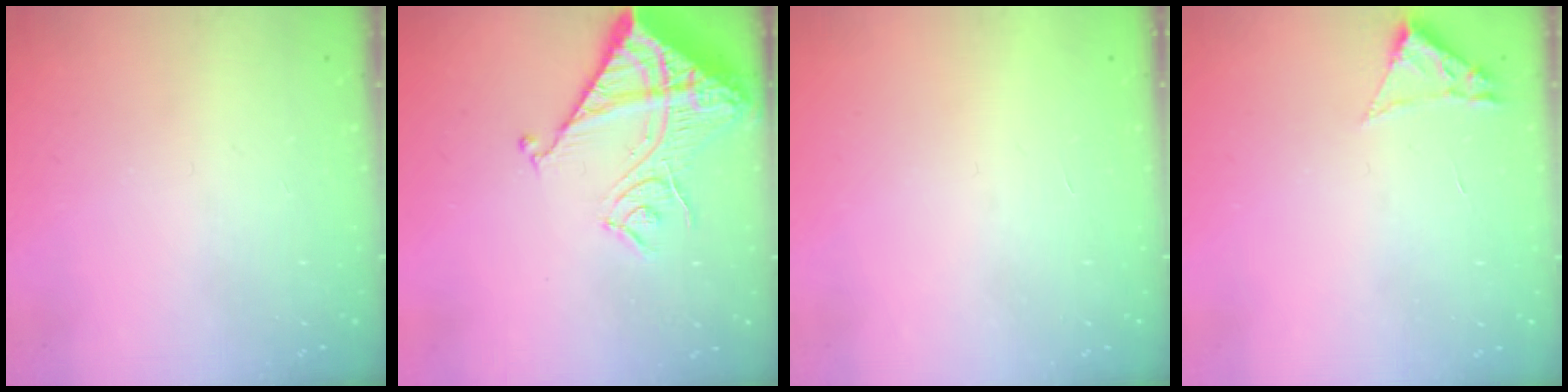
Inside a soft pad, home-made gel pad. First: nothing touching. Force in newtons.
{"total": 15.6, "press": 15.4, "slide": 1.8}
{"total": 1.7, "press": 1.7, "slide": 0.1}
{"total": 1.8, "press": 1.8, "slide": 0.2}